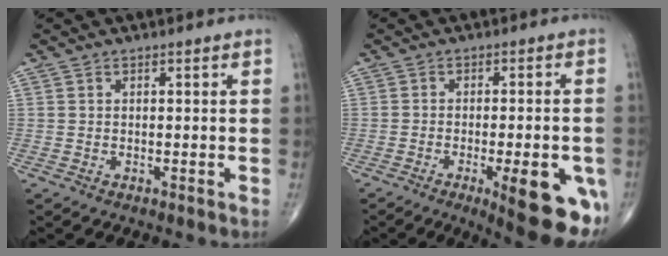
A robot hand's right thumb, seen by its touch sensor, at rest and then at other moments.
{"total": 15.2, "force": [-4.6, 5.0, 13.6], "torque": [-0.140, -0.015, -0.047]}